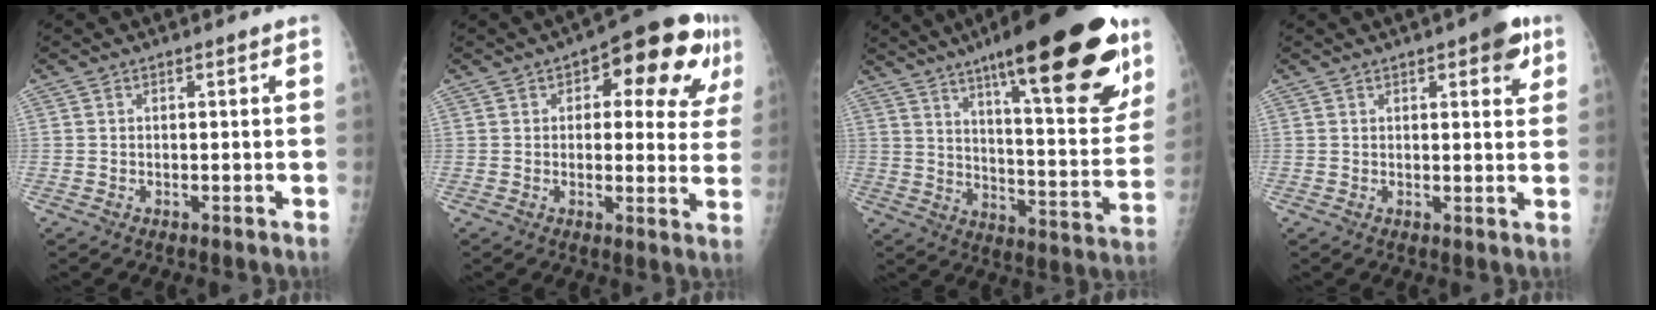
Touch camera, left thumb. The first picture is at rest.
{"total": 16.0, "force": [6.1, 7.1, 13.0], "torque": [-0.121, 0.007, 0.069]}
{"total": 30.2, "force": [18.2, 7.1, 23.1], "torque": [-0.295, -0.058, 0.270]}
{"total": 5.7, "force": [2.9, 2.0, 4.4], "torque": [-0.037, -0.009, 0.030]}